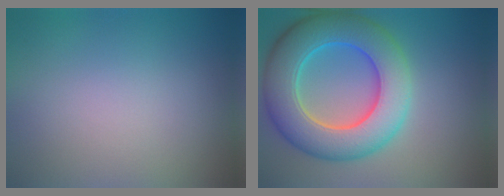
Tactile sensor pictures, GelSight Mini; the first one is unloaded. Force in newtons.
{"total": 10.0, "press": 10.0, "slide": 0.4}